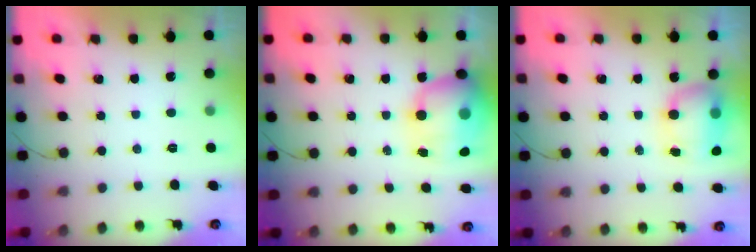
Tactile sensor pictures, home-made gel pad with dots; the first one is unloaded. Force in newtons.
{"total": 15.2, "press": 14.7, "slide": 3.7}
{"total": 10.5, "press": 8.5, "slide": 6.1}